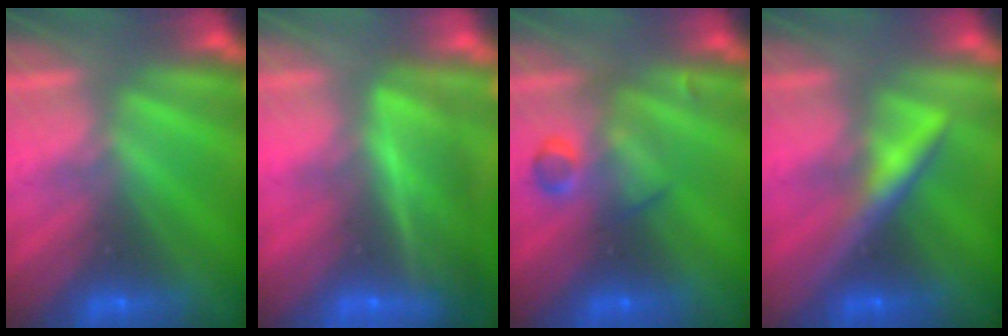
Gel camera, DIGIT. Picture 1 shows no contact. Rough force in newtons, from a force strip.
{"total": 11.2}
{"total": 2.8}
{"total": 3.7}